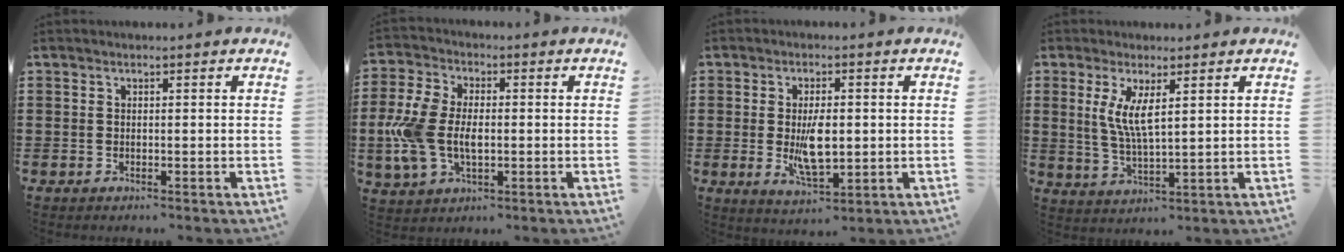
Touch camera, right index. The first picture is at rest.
{"total": 8.7, "force": [-1.0, 5.3, 6.9], "torque": [-0.172, -0.001, -0.023]}
{"total": 6.5, "force": [-0.3, 2.8, 5.9], "torque": [-0.111, -0.004, -0.009]}
{"total": 5.5, "force": [1.7, 1.4, 5.1], "torque": [-0.105, 0.000, 0.029]}